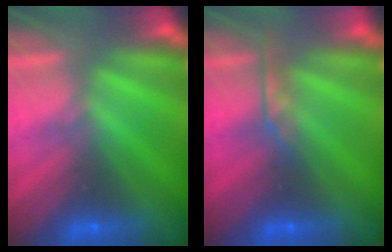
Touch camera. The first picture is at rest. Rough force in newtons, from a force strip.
{"total": 2.9}